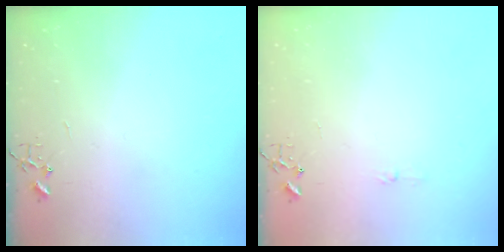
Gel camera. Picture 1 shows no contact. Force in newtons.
{"total": 3.5, "press": 3.5, "slide": 0.4}